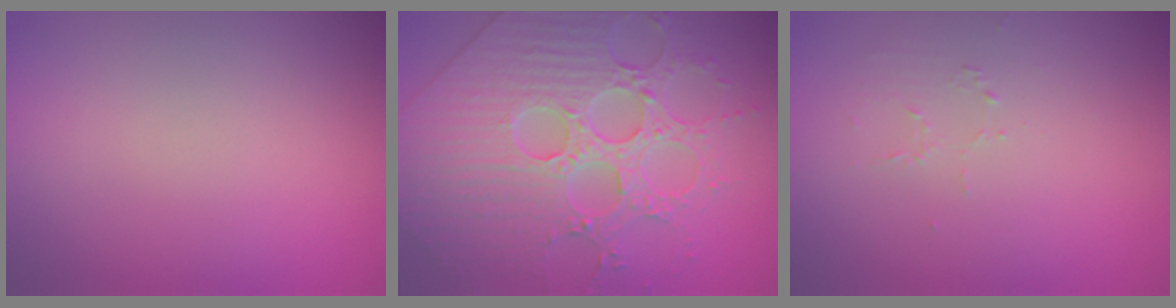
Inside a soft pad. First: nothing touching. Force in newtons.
{"total": 6.7, "press": 6.0, "slide": 2.9}
{"total": 0.7, "press": 0.4, "slide": 0.6}